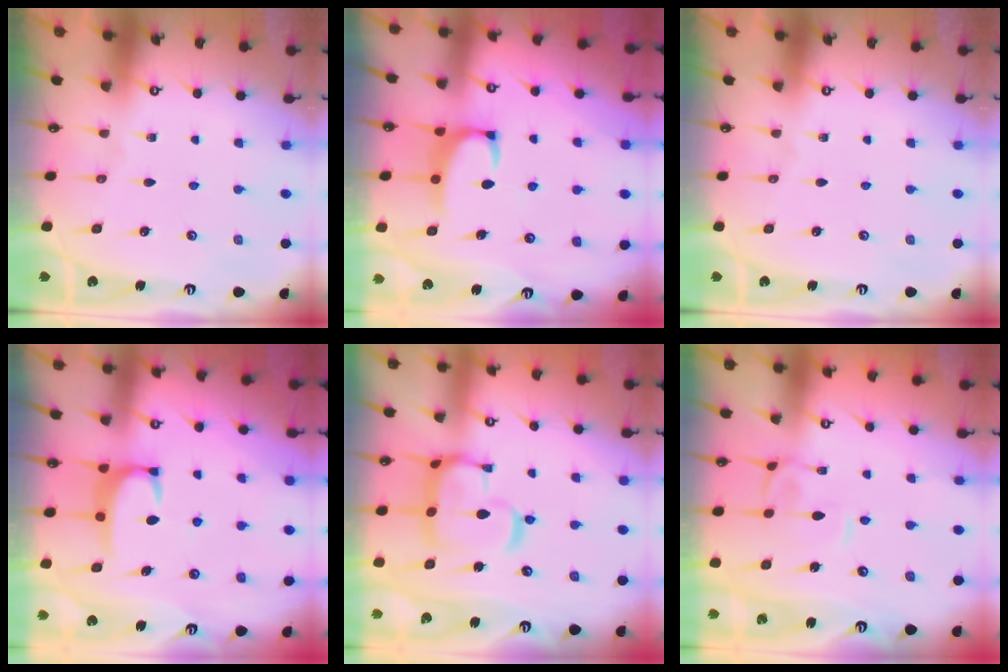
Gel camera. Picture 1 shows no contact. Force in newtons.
{"total": 2.5, "press": 2.4, "slide": 0.7}
{"total": 0.0}
{"total": 2.7, "press": 2.7, "slide": 0.5}
{"total": 13.9, "press": 13.9, "slide": 1.4}
{"total": 1.2, "press": 1.2, "slide": 0.0}